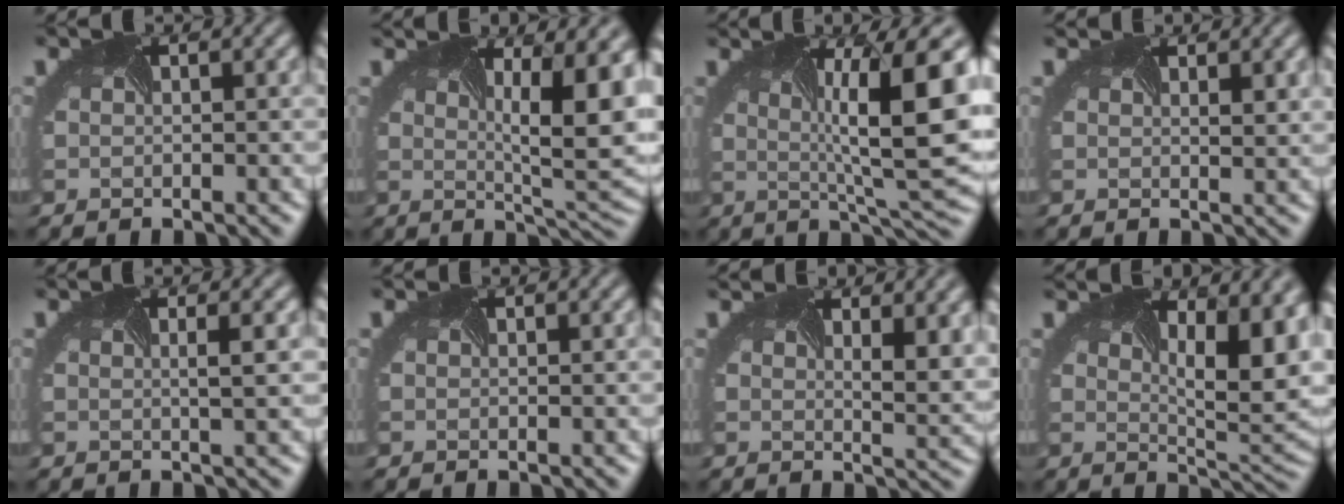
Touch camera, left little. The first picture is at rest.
{"total": 11.2, "force": [2.5, 3.8, 10.2], "torque": [-0.126, 0.007, 0.035]}
{"total": 11.6, "force": [1.3, 2.5, 11.2], "torque": [-0.155, -0.003, 0.022]}
{"total": 2.3, "force": [2.0, 0.7, 1.1], "torque": [-0.019, 0.000, 0.029]}
{"total": 2.0, "force": [0.3, 0.6, 1.9], "torque": [-0.014, 0.006, -0.011]}
{"total": 0.7, "force": [0.7, 0.2, 0.1], "torque": [-0.005, -0.003, 0.008]}
{"total": 7.2, "force": [4.2, 2.9, 5.1], "torque": [-0.062, 0.013, 0.060]}
{"total": 11.4, "force": [4.0, 4.8, 9.5], "torque": [-0.116, 0.016, 0.056]}